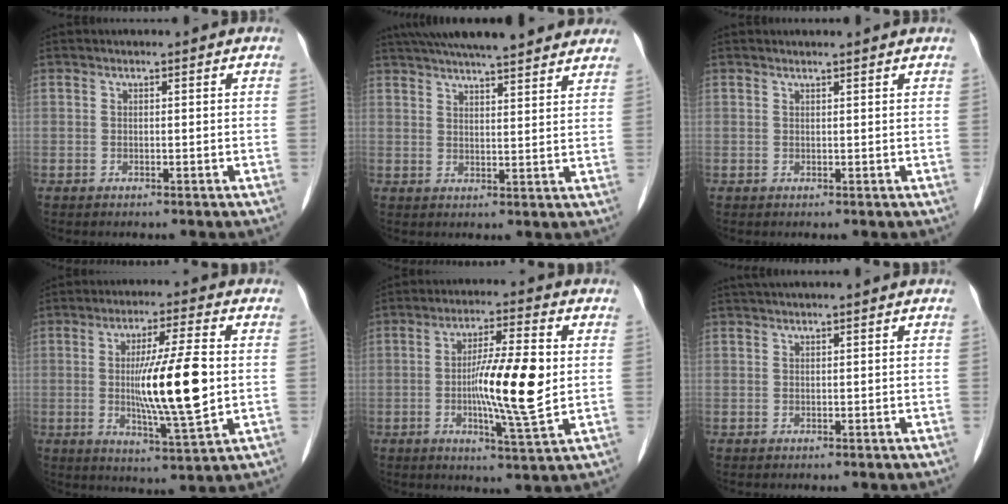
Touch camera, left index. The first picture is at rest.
{"total": 21.8, "force": [18.9, 3.4, 10.4], "torque": [-0.164, 0.046, 0.254]}
{"total": 2.1, "force": [2.0, -0.2, 0.6], "torque": [-0.014, 0.009, 0.026]}
{"total": 12.5, "force": [0.1, 0.7, 12.5], "torque": [-0.220, -0.014, 0.000]}
{"total": 10.9, "force": [-0.4, 0.0, 10.9], "torque": [-0.196, -0.009, -0.016]}
{"total": 2.6, "force": [2.1, -0.5, 1.4], "torque": [-0.019, 0.026, 0.043]}